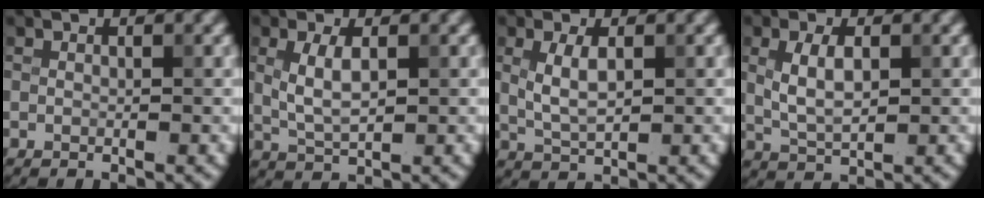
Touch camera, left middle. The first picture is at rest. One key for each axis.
{"total": 3.0, "fx": 0.5, "fy": 1.3, "fz": 2.7, "tx": -0.061, "ty": 0.000, "tz": 0.013}
{"total": 2.7, "fx": 0.5, "fy": 1.2, "fz": 2.4, "tx": -0.055, "ty": 0.000, "tz": 0.014}
{"total": 3.2, "fx": 0.5, "fy": 1.5, "fz": 2.8, "tx": -0.063, "ty": -0.001, "tz": 0.014}